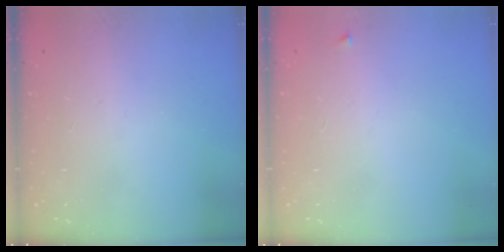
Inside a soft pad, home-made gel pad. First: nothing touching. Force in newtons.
{"total": 2.3, "press": 2.3, "slide": 0.3}